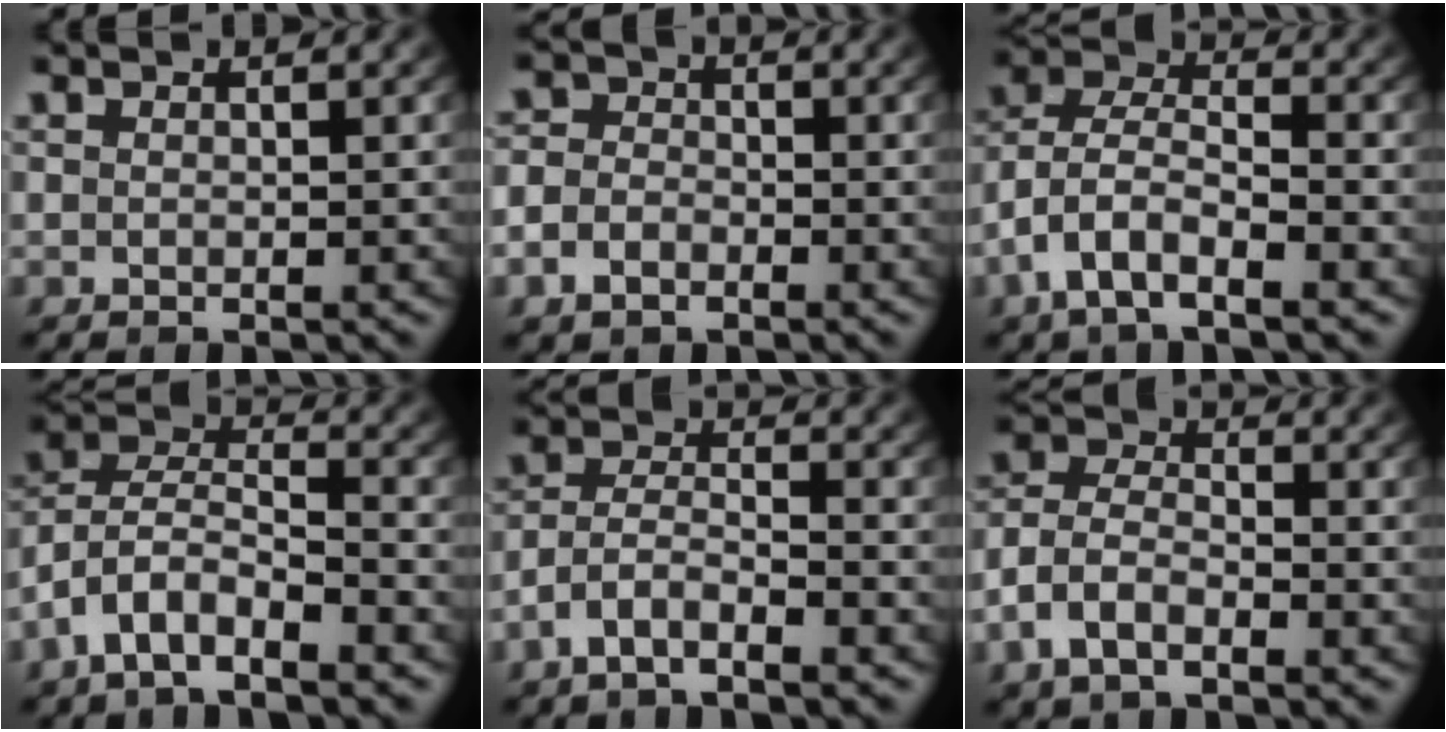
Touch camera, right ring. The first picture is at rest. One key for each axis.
{"total": 3.9, "fx": -1.7, "fy": 3.3, "fz": 1.2, "tx": -0.032, "ty": -0.016, "tz": -0.030}
{"total": 5.5, "fx": -0.6, "fy": 4.0, "fz": 3.7, "tx": -0.095, "ty": -0.018, "tz": -0.013}
{"total": 6.3, "fx": -1.2, "fy": 5.2, "fz": 3.3, "tx": -0.091, "ty": -0.017, "tz": -0.031}
{"total": 4.4, "fx": -2.7, "fy": 2.6, "fz": 2.3, "tx": -0.063, "ty": -0.021, "tz": -0.044}
{"total": 5.6, "fx": -1.8, "fy": 4.5, "fz": 2.9, "tx": -0.085, "ty": -0.024, "tz": -0.030}